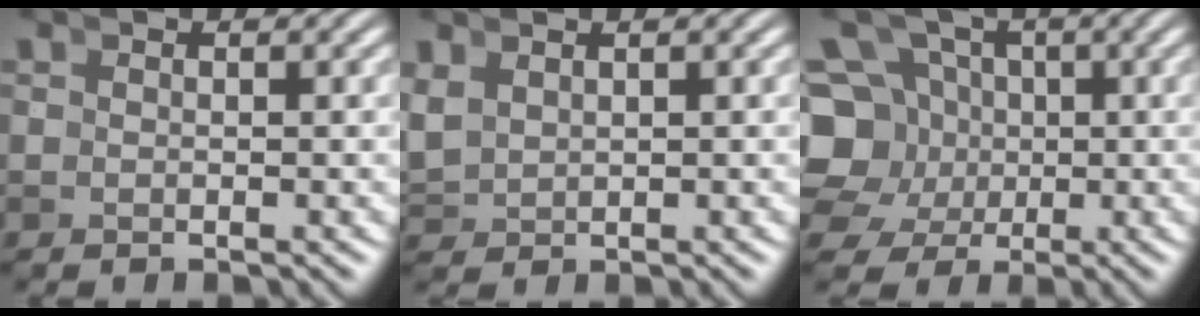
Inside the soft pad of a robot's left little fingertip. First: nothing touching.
{"total": 1.7, "force": [0.8, 1.3, 0.7], "torque": [-0.026, -0.006, 0.029]}
{"total": 11.4, "force": [0.3, 10.2, 5.1], "torque": [-0.111, -0.039, 0.006]}